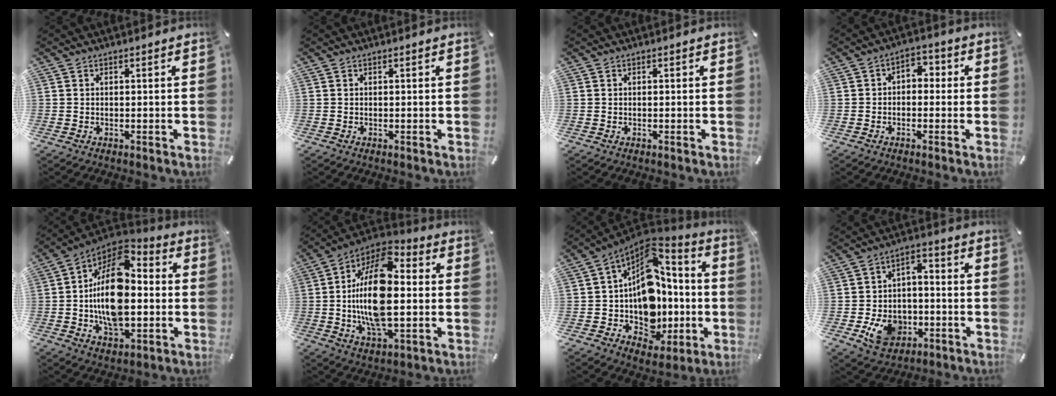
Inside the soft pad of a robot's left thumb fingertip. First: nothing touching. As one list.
[{"total": 0.0}, {"total": 0.0}, {"total": 3.6, "force": [-1.5, 2.6, 1.9], "torque": [-0.026, 0.013, -0.034]}, {"total": 18.9, "force": [-0.8, 12.2, 14.4], "torque": [-0.275, 0.003, -0.015]}, {"total": 20.8, "force": [-1.0, 11.3, 17.4], "torque": [-0.351, 0.001, -0.017]}, {"total": 16.8, "force": [1.0, 13.3, 10.2], "torque": [-0.160, -0.043, 0.021]}, {"total": 12.0, "force": [-4.8, 9.2, 6.0], "torque": [-0.097, 0.034, -0.083]}]